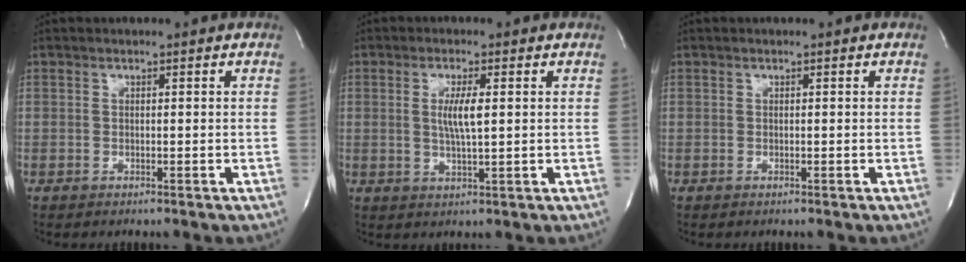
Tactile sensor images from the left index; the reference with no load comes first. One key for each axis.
{"total": 4.2, "fx": 0.2, "fy": 0.3, "fz": 4.2, "tx": -0.080, "ty": -0.010, "tz": 0.005}
{"total": 0.0}